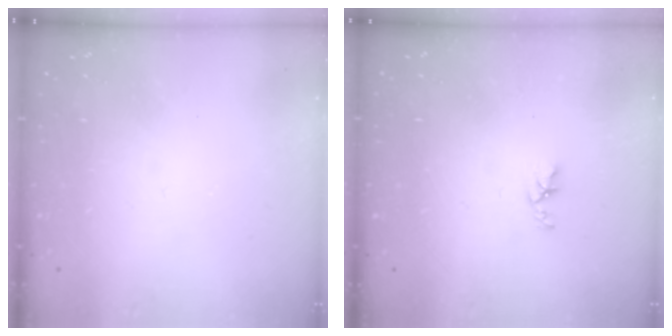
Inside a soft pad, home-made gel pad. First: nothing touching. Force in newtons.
{"total": 3.3, "press": 3.2, "slide": 0.5}